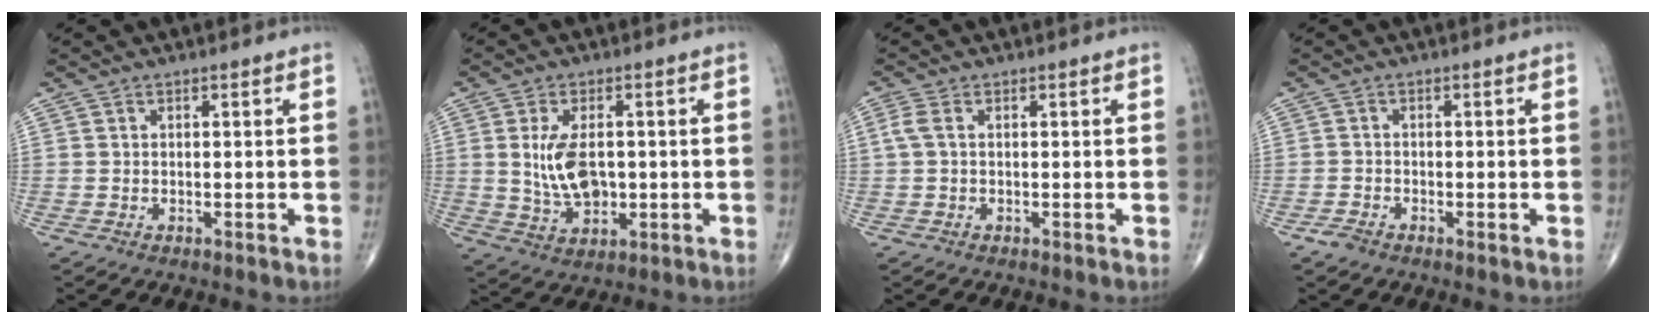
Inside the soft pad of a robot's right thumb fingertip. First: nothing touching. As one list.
[{"total": 8.6, "force": [0.5, 5.0, 7.0], "torque": [-0.122, -0.006, 0.018]}, {"total": 2.1, "force": [0.3, 1.1, 1.8], "torque": [-0.052, 0.007, 0.007]}, {"total": 1.9, "force": [-1.3, 0.9, 1.1], "torque": [-0.025, 0.001, -0.027]}]